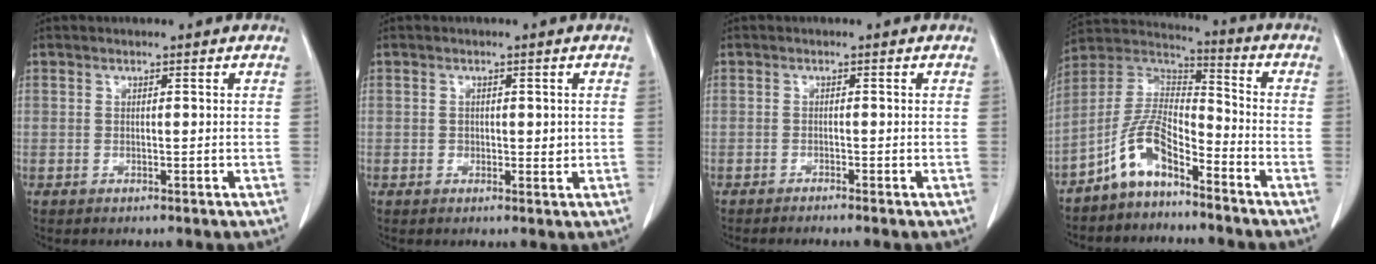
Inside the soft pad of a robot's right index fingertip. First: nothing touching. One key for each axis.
{"total": 1.8, "fx": 0.0, "fy": 1.2, "fz": 1.3, "tx": -0.019, "ty": 0.002, "tz": 0.002}
{"total": 2.2, "fx": -1.8, "fy": -0.4, "fz": 1.0, "tx": -0.014, "ty": 0.003, "tz": -0.027}
{"total": 9.0, "fx": -6.2, "fy": 3.0, "fz": 5.8, "tx": -0.130, "ty": 0.025, "tz": -0.124}